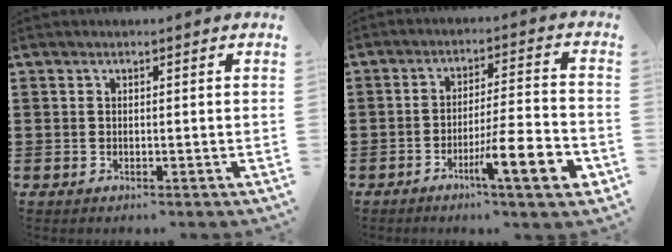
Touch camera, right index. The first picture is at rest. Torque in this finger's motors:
{"motor_torque": [2.01, -0.12, 0.65, 0.06]}